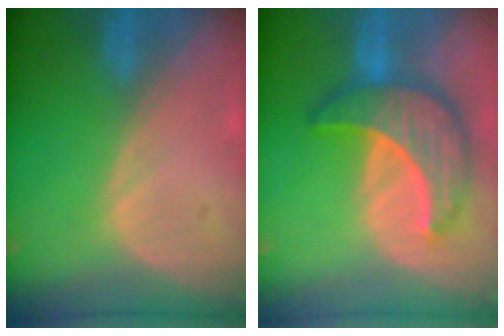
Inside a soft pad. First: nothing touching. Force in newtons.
{"total": 10.0, "press": 10.0, "slide": 0.6}